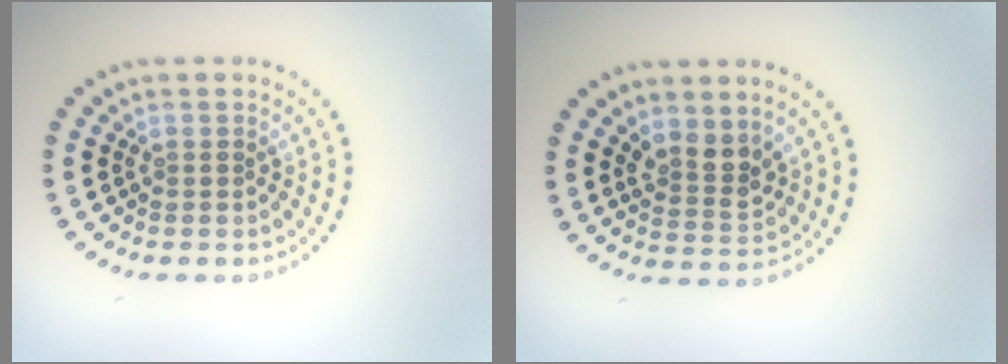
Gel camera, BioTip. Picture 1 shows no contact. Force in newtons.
{"total": 2.7, "press": 2.4, "slide": 1.2}